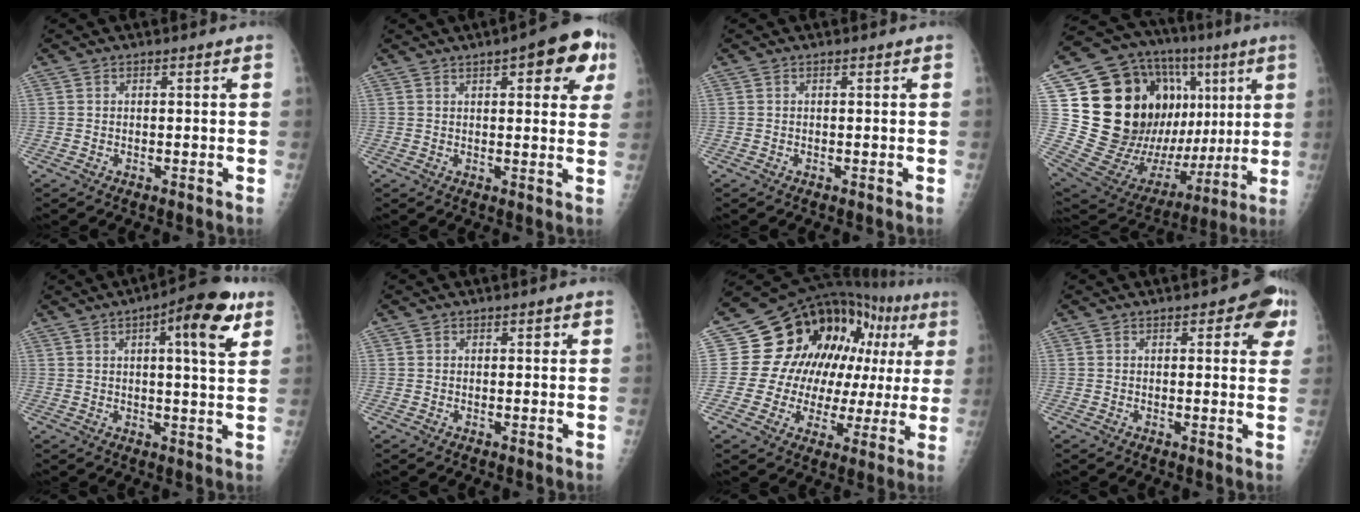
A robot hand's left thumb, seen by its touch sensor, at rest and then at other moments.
{"total": 11.6, "force": [5.3, 4.2, 9.4], "torque": [-0.076, -0.005, 0.057]}
{"total": 0.0}
{"total": 36.0, "force": [6.3, 18.6, 30.1], "torque": [-0.459, 0.018, 0.121]}
{"total": 11.7, "force": [5.1, 3.3, 10.0], "torque": [-0.121, -0.007, 0.062]}
{"total": 0.9, "force": [0.3, 0.8, 0.3], "torque": [0.008, 0.002, 0.001]}
{"total": 21.0, "force": [4.9, 13.3, 15.4], "torque": [-0.163, 0.025, 0.074]}
{"total": 5.8, "force": [2.5, 2.8, 4.4], "torque": [-0.013, -0.003, 0.018]}